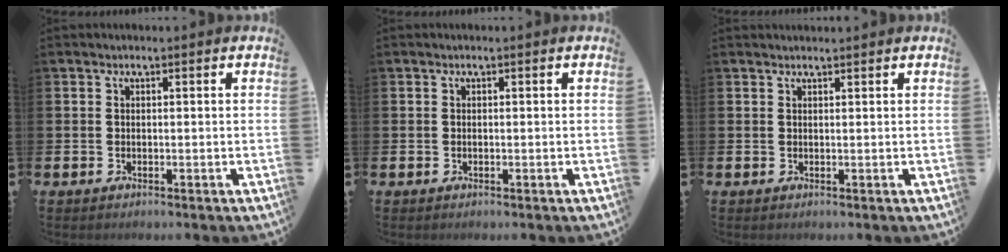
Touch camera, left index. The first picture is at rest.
{"total": 0.0}
{"total": 0.8, "force": [0.8, 0.0, 0.1], "torque": [0.007, -0.004, 0.014]}